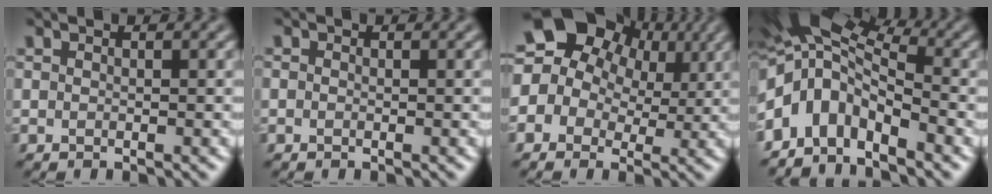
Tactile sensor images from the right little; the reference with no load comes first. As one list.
[{"total": 0.0}, {"total": 13.9, "force": [5.9, 10.5, 6.9], "torque": [-0.149, 0.060, 0.072]}, {"total": 9.3, "force": [-2.2, 5.3, 7.3], "torque": [-0.129, 0.013, -0.065]}]